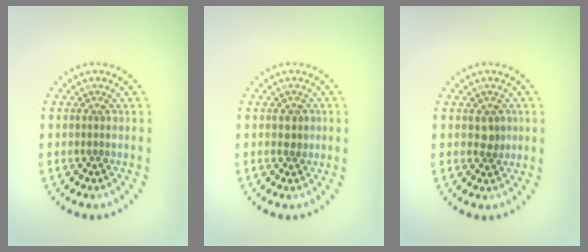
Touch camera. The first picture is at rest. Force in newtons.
{"total": 1.1, "press": 1.0, "slide": 0.3}
{"total": 1.5, "press": 1.3, "slide": 0.6}